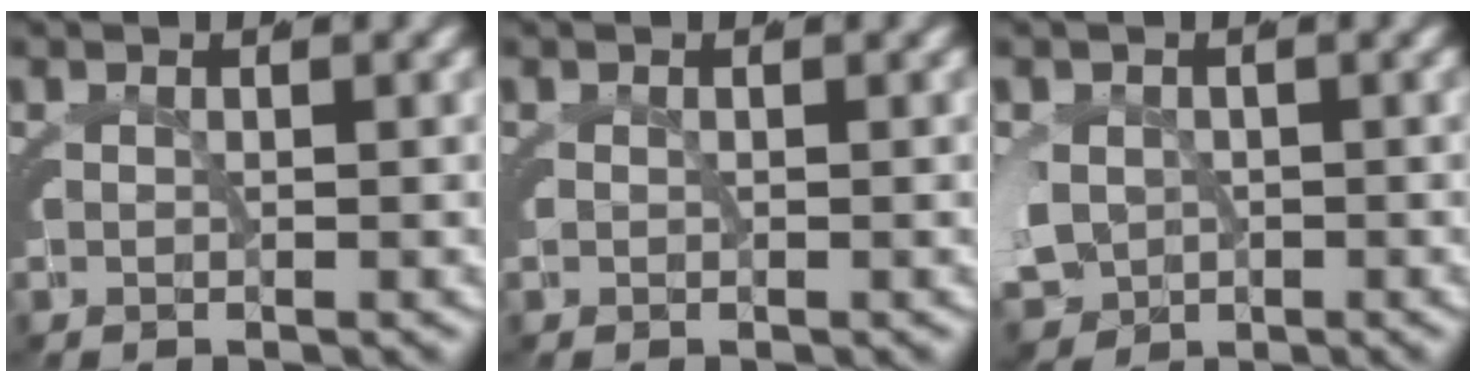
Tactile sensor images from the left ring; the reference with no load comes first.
{"total": 0.0}
{"total": 6.2, "force": [-1.6, 5.3, 2.7], "torque": [-0.081, -0.041, -0.010]}